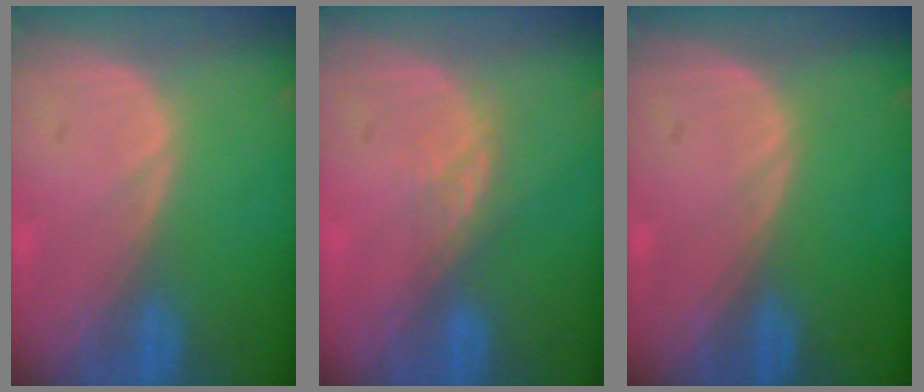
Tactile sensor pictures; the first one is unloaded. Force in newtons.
{"total": 2.5, "press": 2.1, "slide": 1.4}
{"total": 0.0}